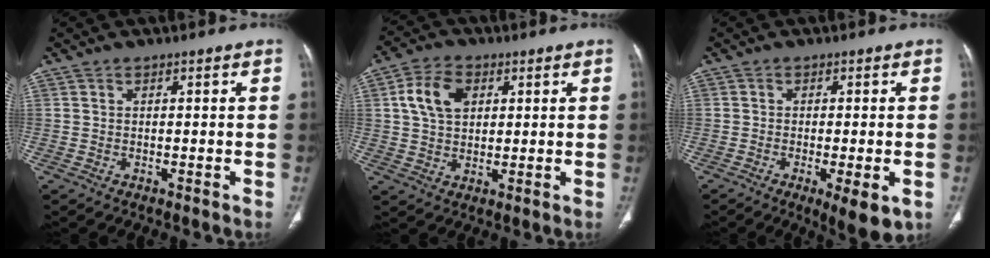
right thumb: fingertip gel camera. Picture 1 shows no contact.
{"total": 8.5, "force": [2.5, 5.9, 5.7], "torque": [-0.093, 0.002, 0.044]}
{"total": 7.3, "force": [-2.7, 1.9, 6.5], "torque": [-0.094, -0.014, -0.037]}